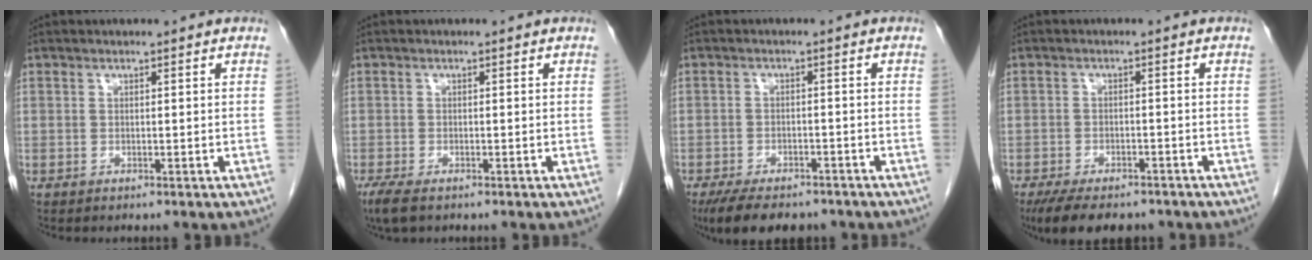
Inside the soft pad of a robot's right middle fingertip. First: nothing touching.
{"total": 3.8, "force": [-2.6, 1.2, 2.5], "torque": [-0.056, -0.012, -0.041]}
{"total": 10.2, "force": [-7.9, 4.0, 4.9], "torque": [-0.076, -0.007, -0.117]}
{"total": 10.2, "force": [-8.1, 3.9, 5.0], "torque": [-0.077, -0.007, -0.119]}